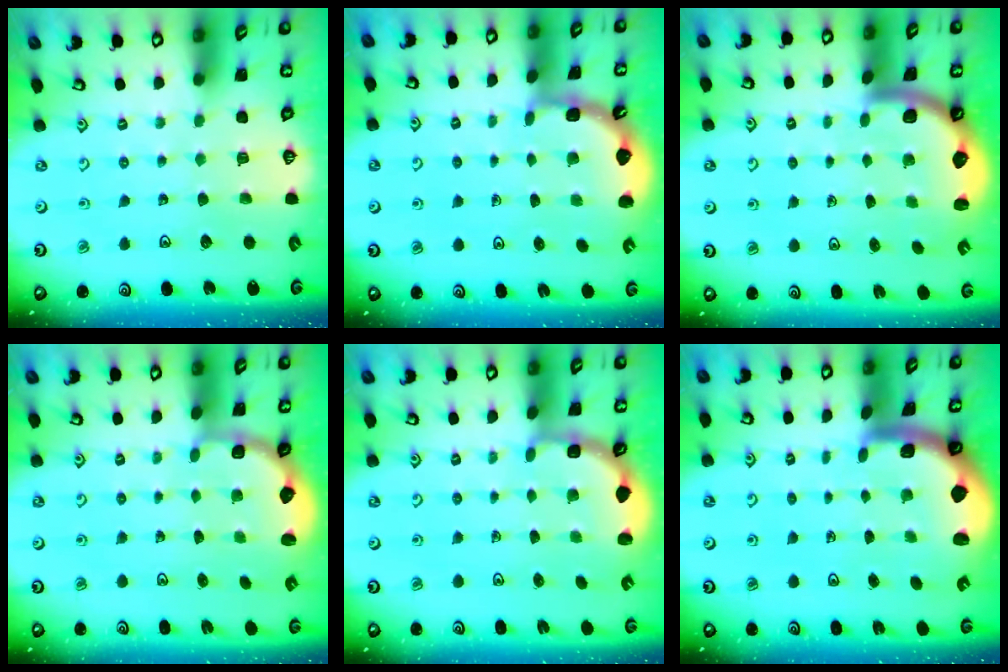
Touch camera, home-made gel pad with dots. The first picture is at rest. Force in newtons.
{"total": 2.1, "press": 2.1, "slide": 0.2}
{"total": 2.5, "press": 2.5, "slide": 0.4}
{"total": 2.9, "press": 2.0, "slide": 2.1}
{"total": 2.9, "press": 2.5, "slide": 1.4}
{"total": 2.6, "press": 2.6, "slide": 0.6}